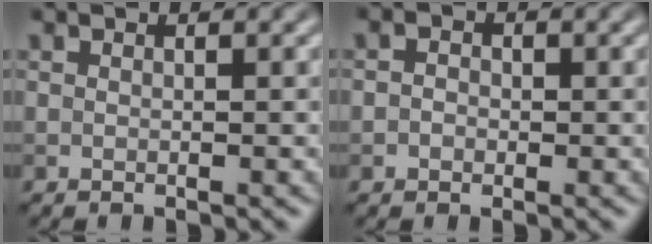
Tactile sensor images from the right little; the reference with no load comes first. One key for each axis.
{"total": 1.3, "fx": -0.2, "fy": 1.1, "fz": 0.6, "tx": -0.002, "ty": 0.000, "tz": -0.016}